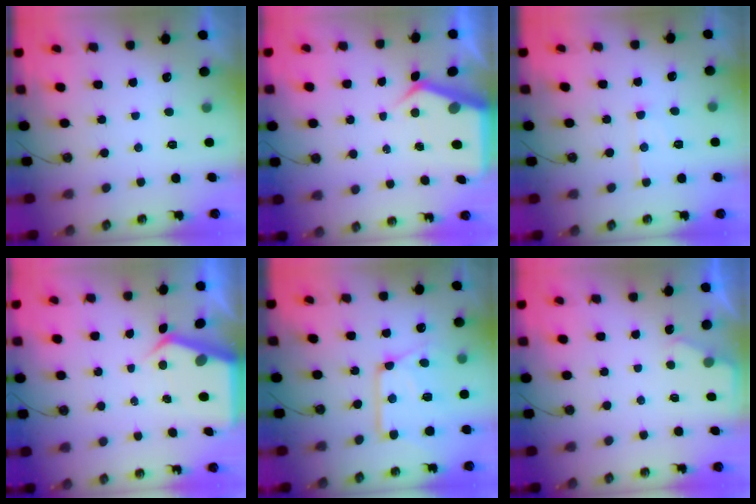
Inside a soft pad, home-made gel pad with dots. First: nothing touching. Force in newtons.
{"total": 5.5, "press": 5.5, "slide": 0.3}
{"total": 7.4, "press": 7.4, "slide": 0.5}
{"total": 5.2, "press": 5.2, "slide": 0.3}
{"total": 14.8, "press": 14.8, "slide": 1.0}
{"total": 1.9, "press": 1.9, "slide": 0.3}